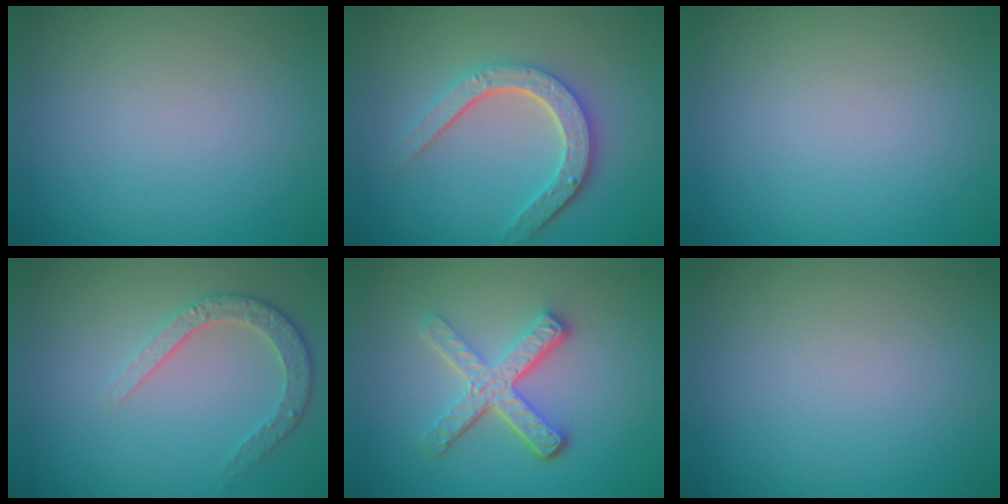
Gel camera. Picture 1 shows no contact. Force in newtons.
{"total": 4.7, "press": 3.6, "slide": 3.0}
{"total": 0.0}
{"total": 2.6, "press": 2.5, "slide": 1.0}
{"total": 4.7, "press": 3.5, "slide": 3.2}
{"total": 0.0}